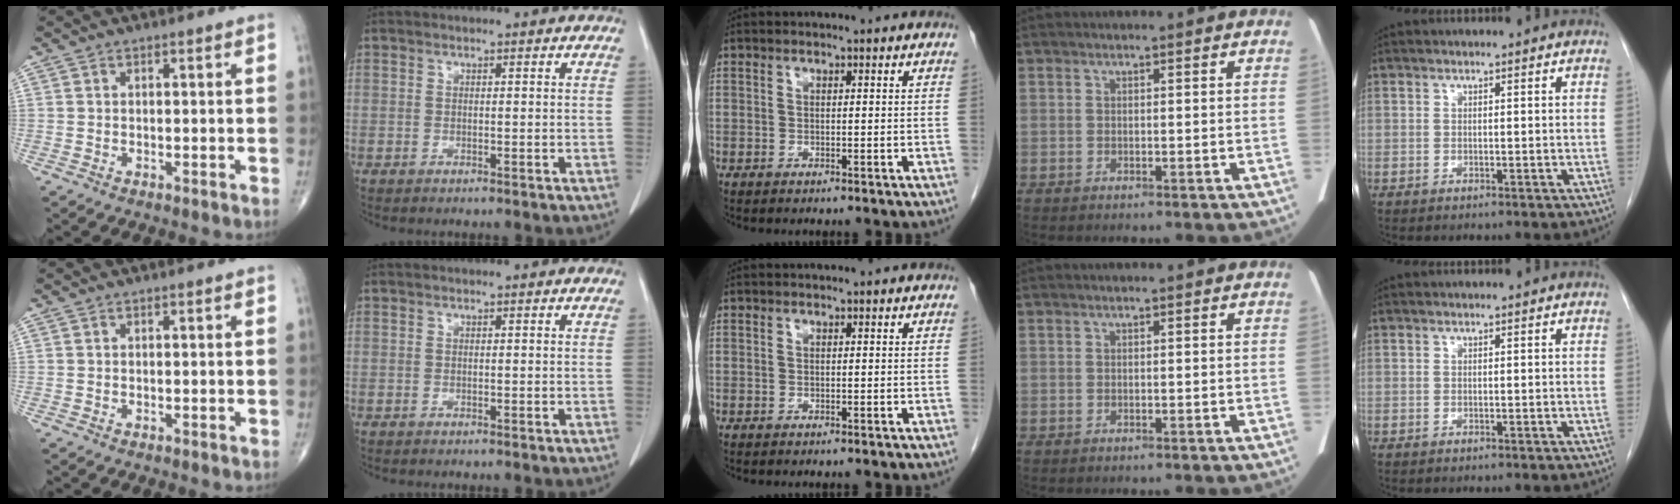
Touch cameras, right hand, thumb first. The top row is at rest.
{}